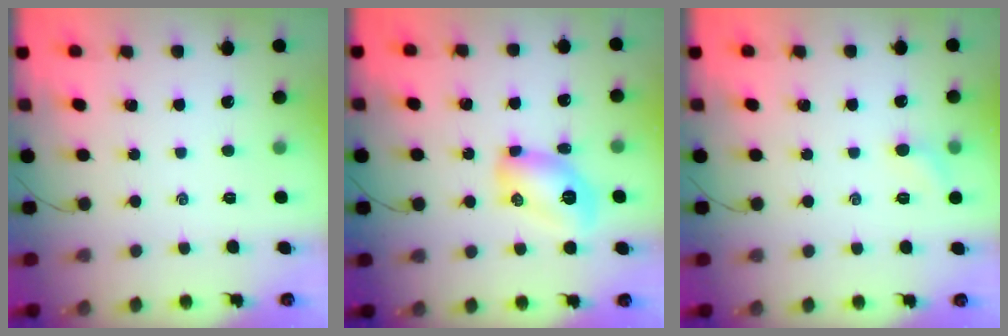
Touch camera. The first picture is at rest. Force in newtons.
{"total": 9.5, "press": 9.4, "slide": 1.3}
{"total": 5.0, "press": 4.7, "slide": 1.5}